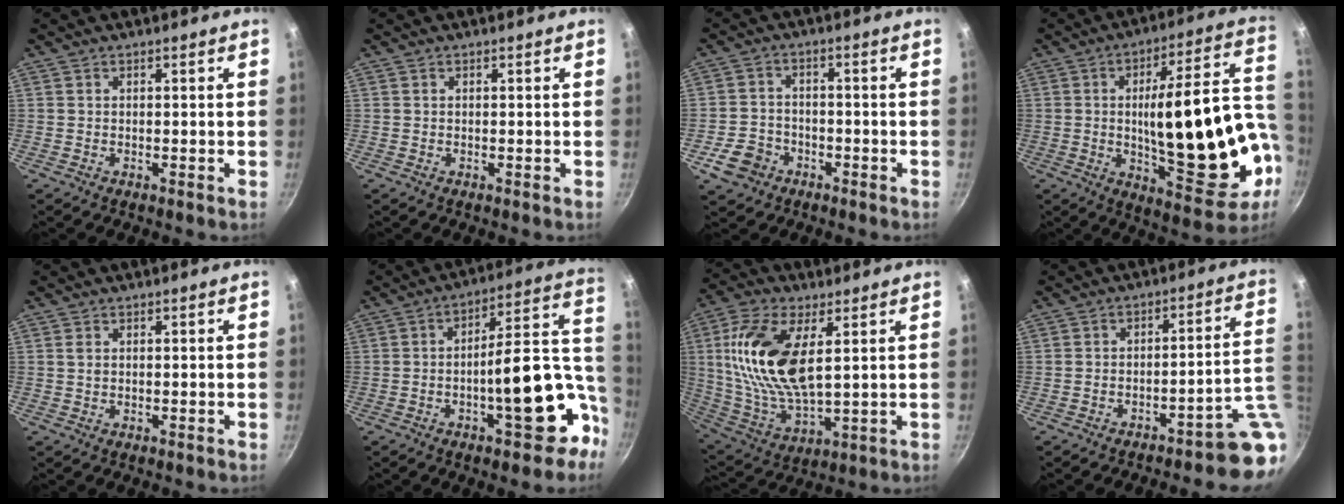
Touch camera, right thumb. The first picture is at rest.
{"total": 0.0}
{"total": 6.6, "force": [-3.3, 5.1, 2.5], "torque": [-0.038, 0.031, -0.060]}
{"total": 27.2, "force": [-2.6, 10.2, 25.1], "torque": [-0.335, 0.018, -0.011]}
{"total": 0.8, "force": [0.2, 0.5, 0.5], "torque": [-0.010, 0.002, 0.003]}
{"total": 19.3, "force": [-6.4, 7.9, 16.4], "torque": [-0.170, 0.063, -0.084]}
{"total": 18.4, "force": [4.4, 8.9, 15.5], "torque": [-0.305, -0.016, 0.089]}
{"total": 8.8, "force": [-5.0, 1.3, 7.1], "torque": [-0.061, 0.048, -0.068]}